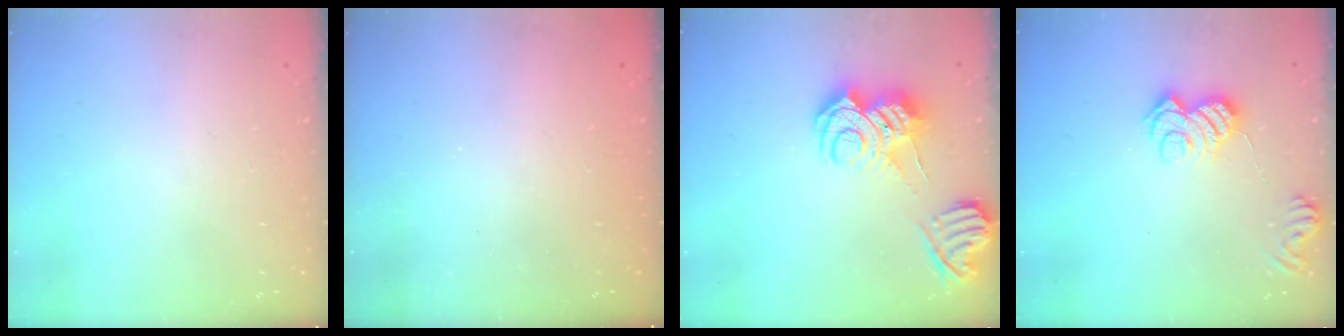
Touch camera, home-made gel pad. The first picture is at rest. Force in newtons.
{"total": 2.5, "press": 2.4, "slide": 0.8}
{"total": 13.0, "press": 12.9, "slide": 1.8}
{"total": 9.6, "press": 9.6, "slide": 0.4}